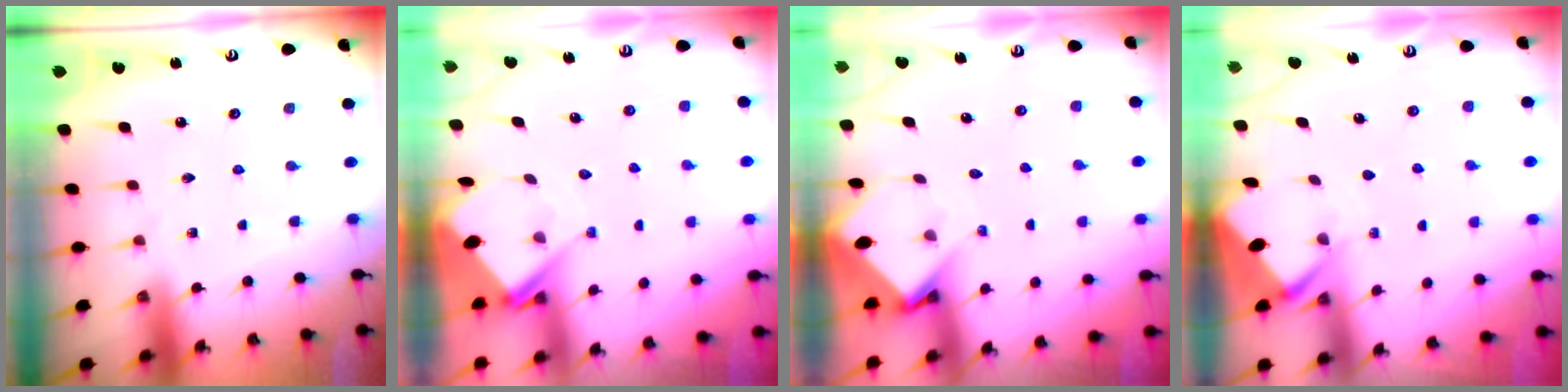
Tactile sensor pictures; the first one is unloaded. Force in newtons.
{"total": 5.9, "press": 5.9, "slide": 0.4}
{"total": 3.7, "press": 3.7, "slide": 0.2}
{"total": 2.8, "press": 2.8, "slide": 0.4}